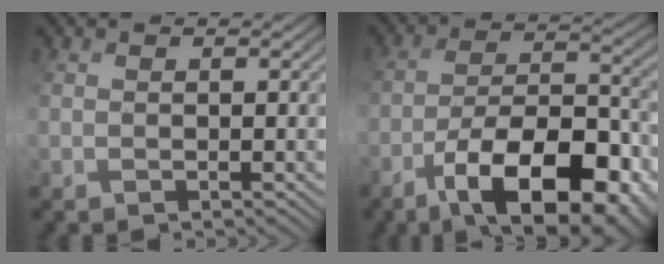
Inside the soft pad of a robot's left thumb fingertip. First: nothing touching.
{"total": 15.9, "force": [-9.4, 6.3, 11.2], "torque": [-0.163, -0.014, -0.143]}